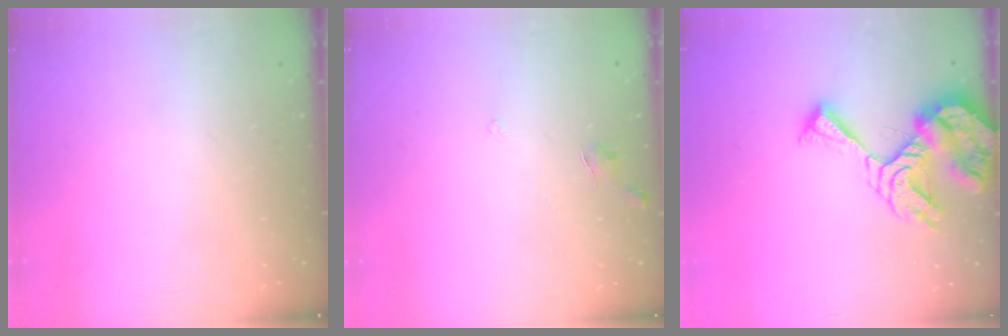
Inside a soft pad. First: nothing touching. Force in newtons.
{"total": 3.9, "press": 3.9, "slide": 0.3}
{"total": 12.1, "press": 12.0, "slide": 1.4}